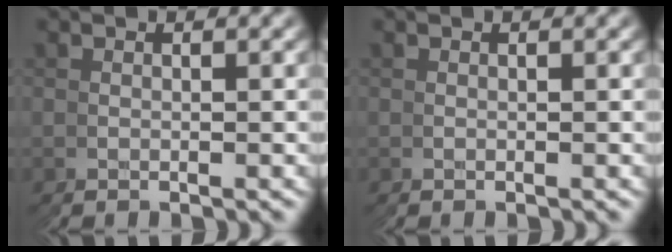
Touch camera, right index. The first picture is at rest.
{"total": 0.0}